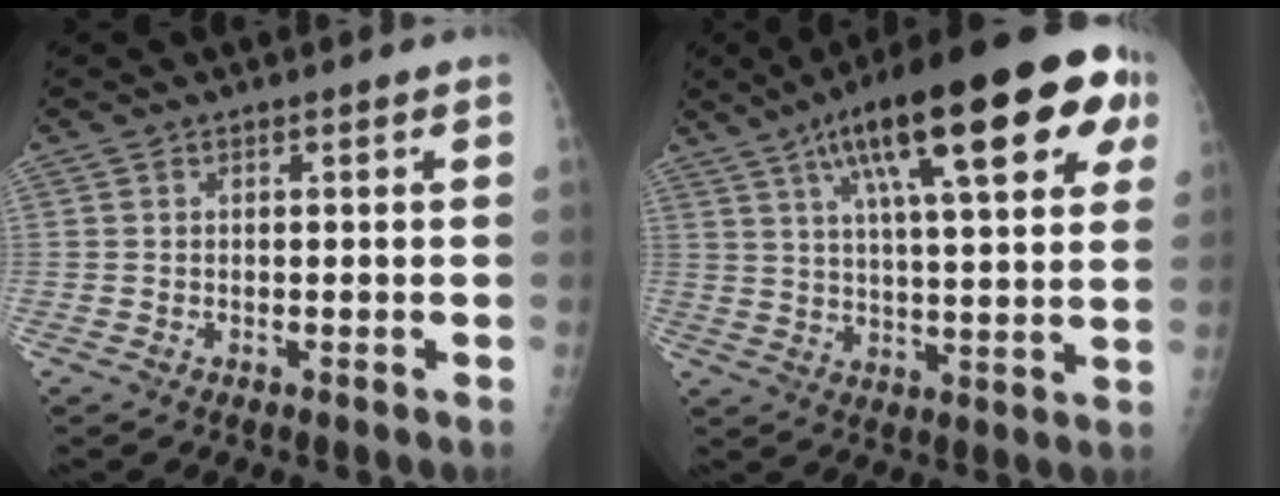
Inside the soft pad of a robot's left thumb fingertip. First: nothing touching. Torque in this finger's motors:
{"motor_torque": [1.14, 0.93, 1.91, -0.86, 0.27]}